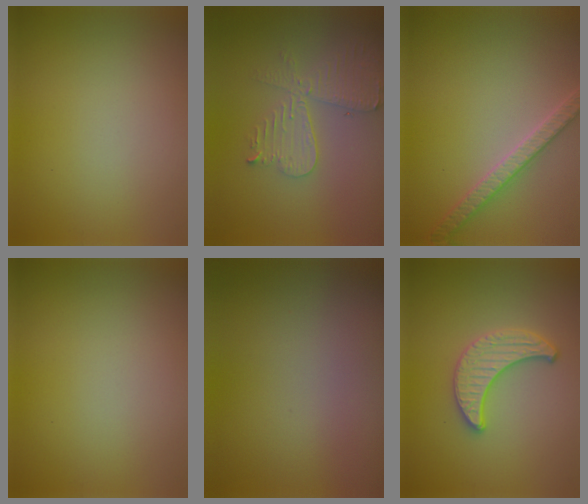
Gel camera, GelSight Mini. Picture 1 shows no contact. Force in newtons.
{"total": 4.4, "press": 3.8, "slide": 2.1}
{"total": 2.8, "press": 2.8, "slide": 0.4}
{"total": 0.0}
{"total": 0.0}
{"total": 3.0, "press": 2.8, "slide": 0.9}